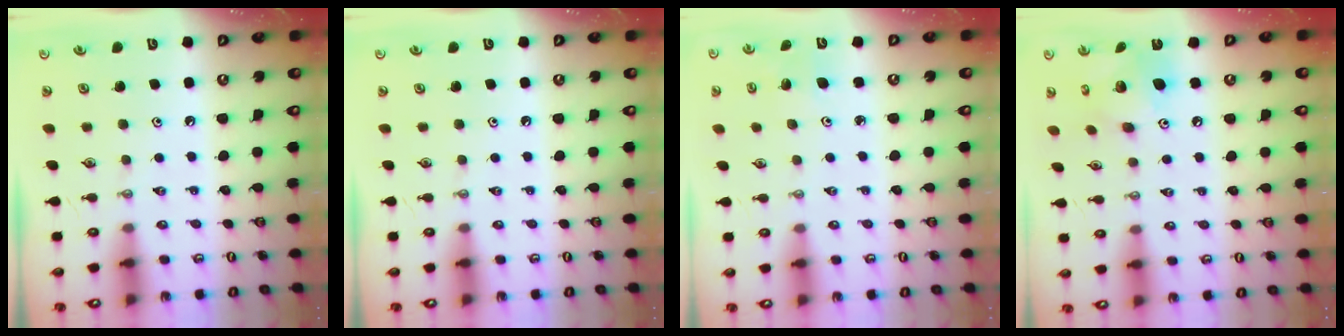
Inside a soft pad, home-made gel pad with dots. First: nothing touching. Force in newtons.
{"total": 0.0}
{"total": 3.4, "press": 3.3, "slide": 0.9}
{"total": 12.8, "press": 12.8, "slide": 1.0}